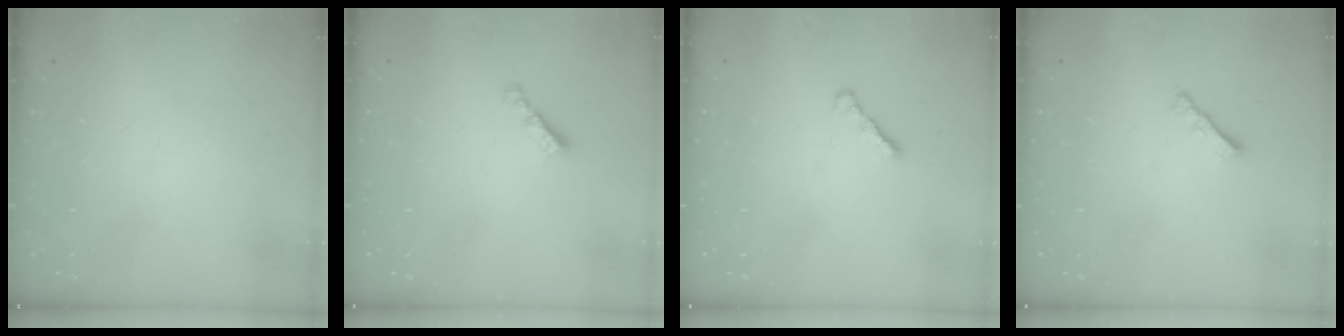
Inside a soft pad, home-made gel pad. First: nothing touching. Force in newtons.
{"total": 2.2, "press": 2.1, "slide": 0.6}
{"total": 2.5, "press": 2.4, "slide": 0.6}
{"total": 2.5, "press": 2.4, "slide": 0.5}